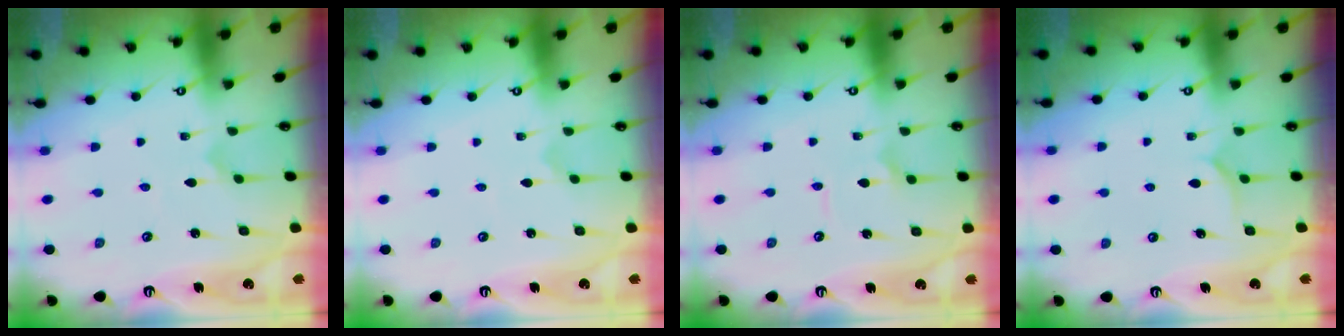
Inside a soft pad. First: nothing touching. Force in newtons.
{"total": 0.0}
{"total": 2.3, "press": 2.3, "slide": 0.1}
{"total": 4.4, "press": 4.4, "slide": 0.3}